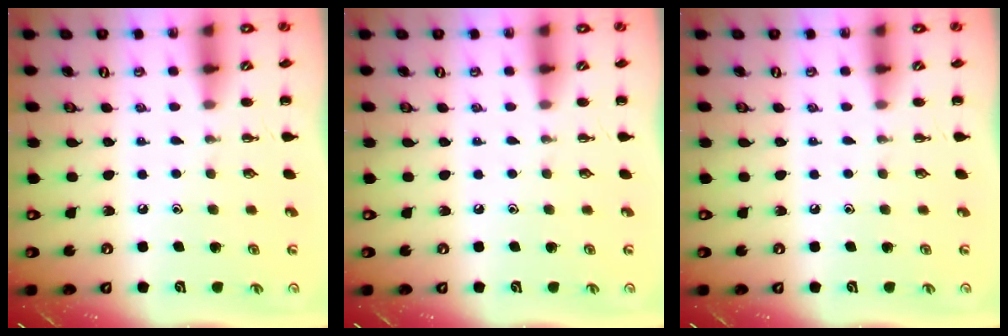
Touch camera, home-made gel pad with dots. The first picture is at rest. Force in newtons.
{"total": 0.0}
{"total": 0.0}